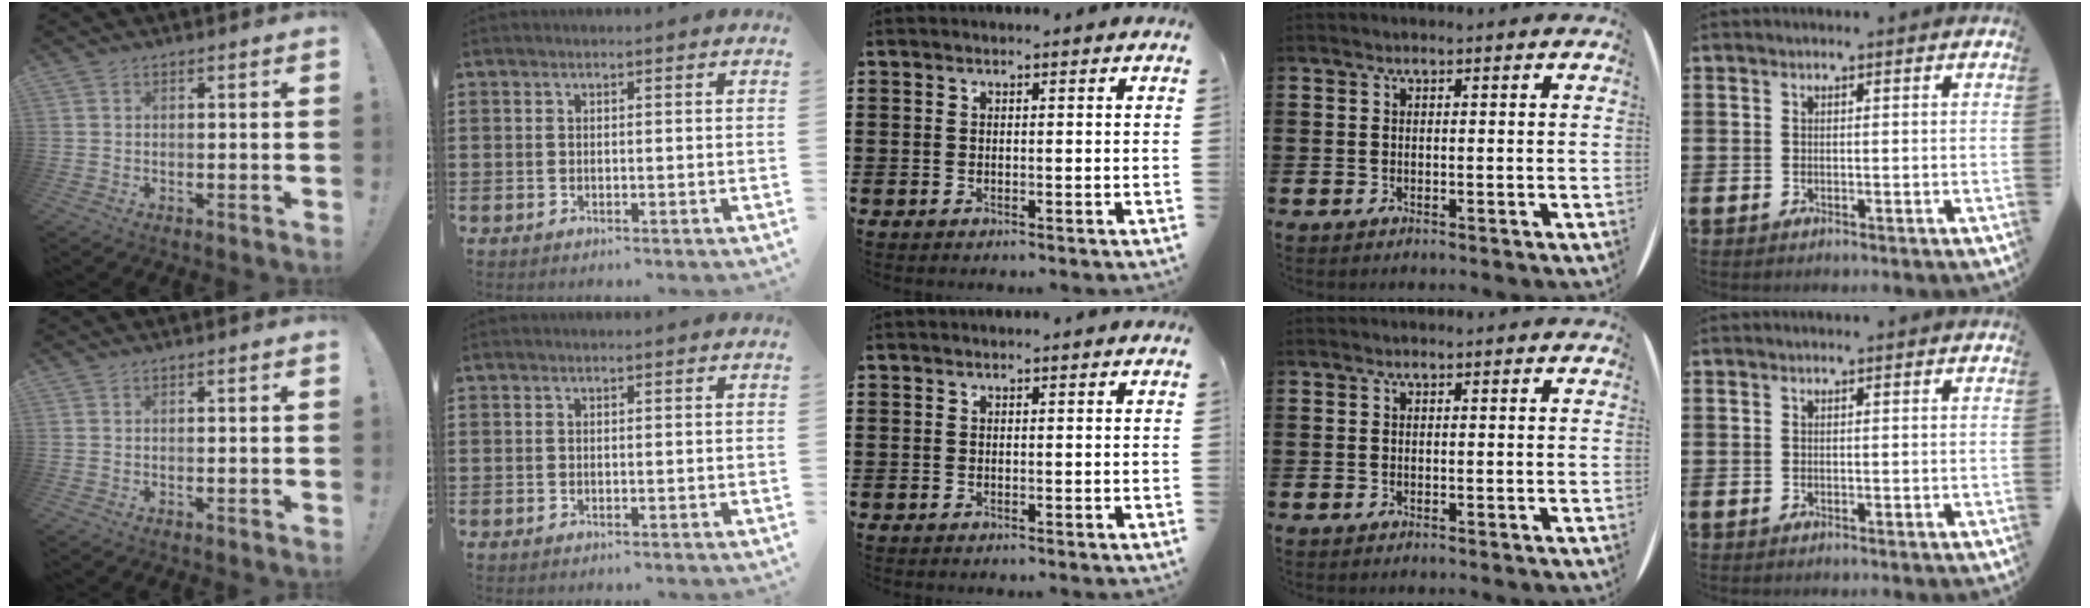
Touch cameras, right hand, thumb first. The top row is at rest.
{}